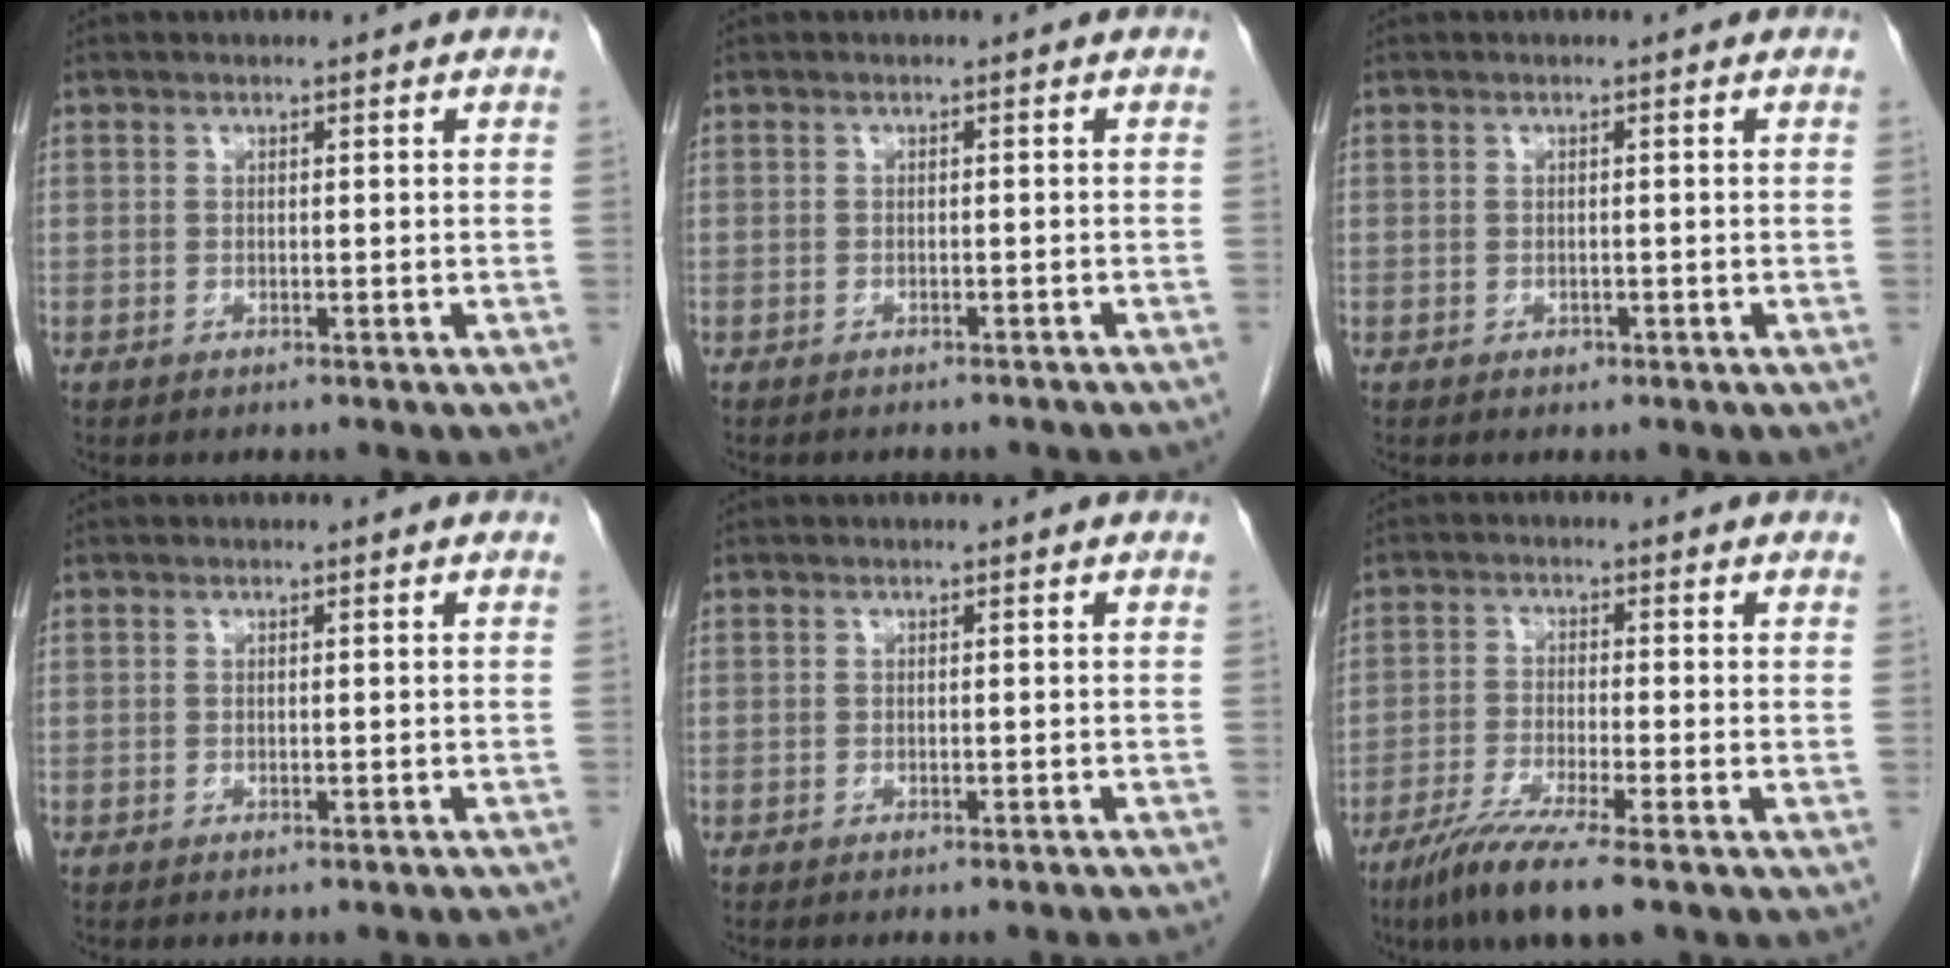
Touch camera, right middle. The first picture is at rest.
{"total": 7.2, "force": [-6.5, 1.9, 2.6], "torque": [-0.029, -0.004, -0.067]}
{"total": 0.6, "force": [-0.3, 0.4, 0.2], "torque": [-0.005, 0.001, -0.003]}
{"total": 5.6, "force": [-5.2, 0.4, 2.0], "torque": [-0.023, -0.011, -0.057]}
{"total": 8.2, "force": [-7.7, 0.5, 2.8], "torque": [-0.025, -0.016, -0.082]}
{"total": 8.1, "force": [-5.7, -0.3, 5.7], "torque": [-0.104, -0.025, -0.104]}